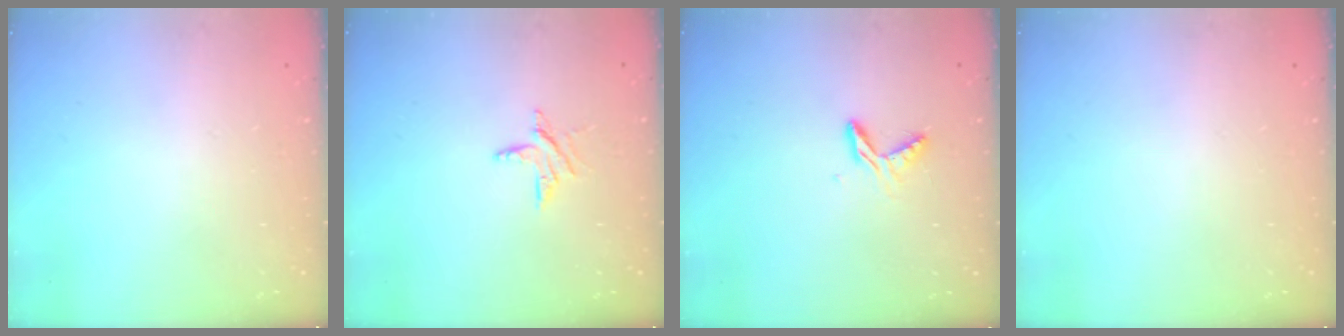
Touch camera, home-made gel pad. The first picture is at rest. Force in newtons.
{"total": 5.7, "press": 5.7, "slide": 0.5}
{"total": 6.4, "press": 6.4, "slide": 0.4}
{"total": 0.0}